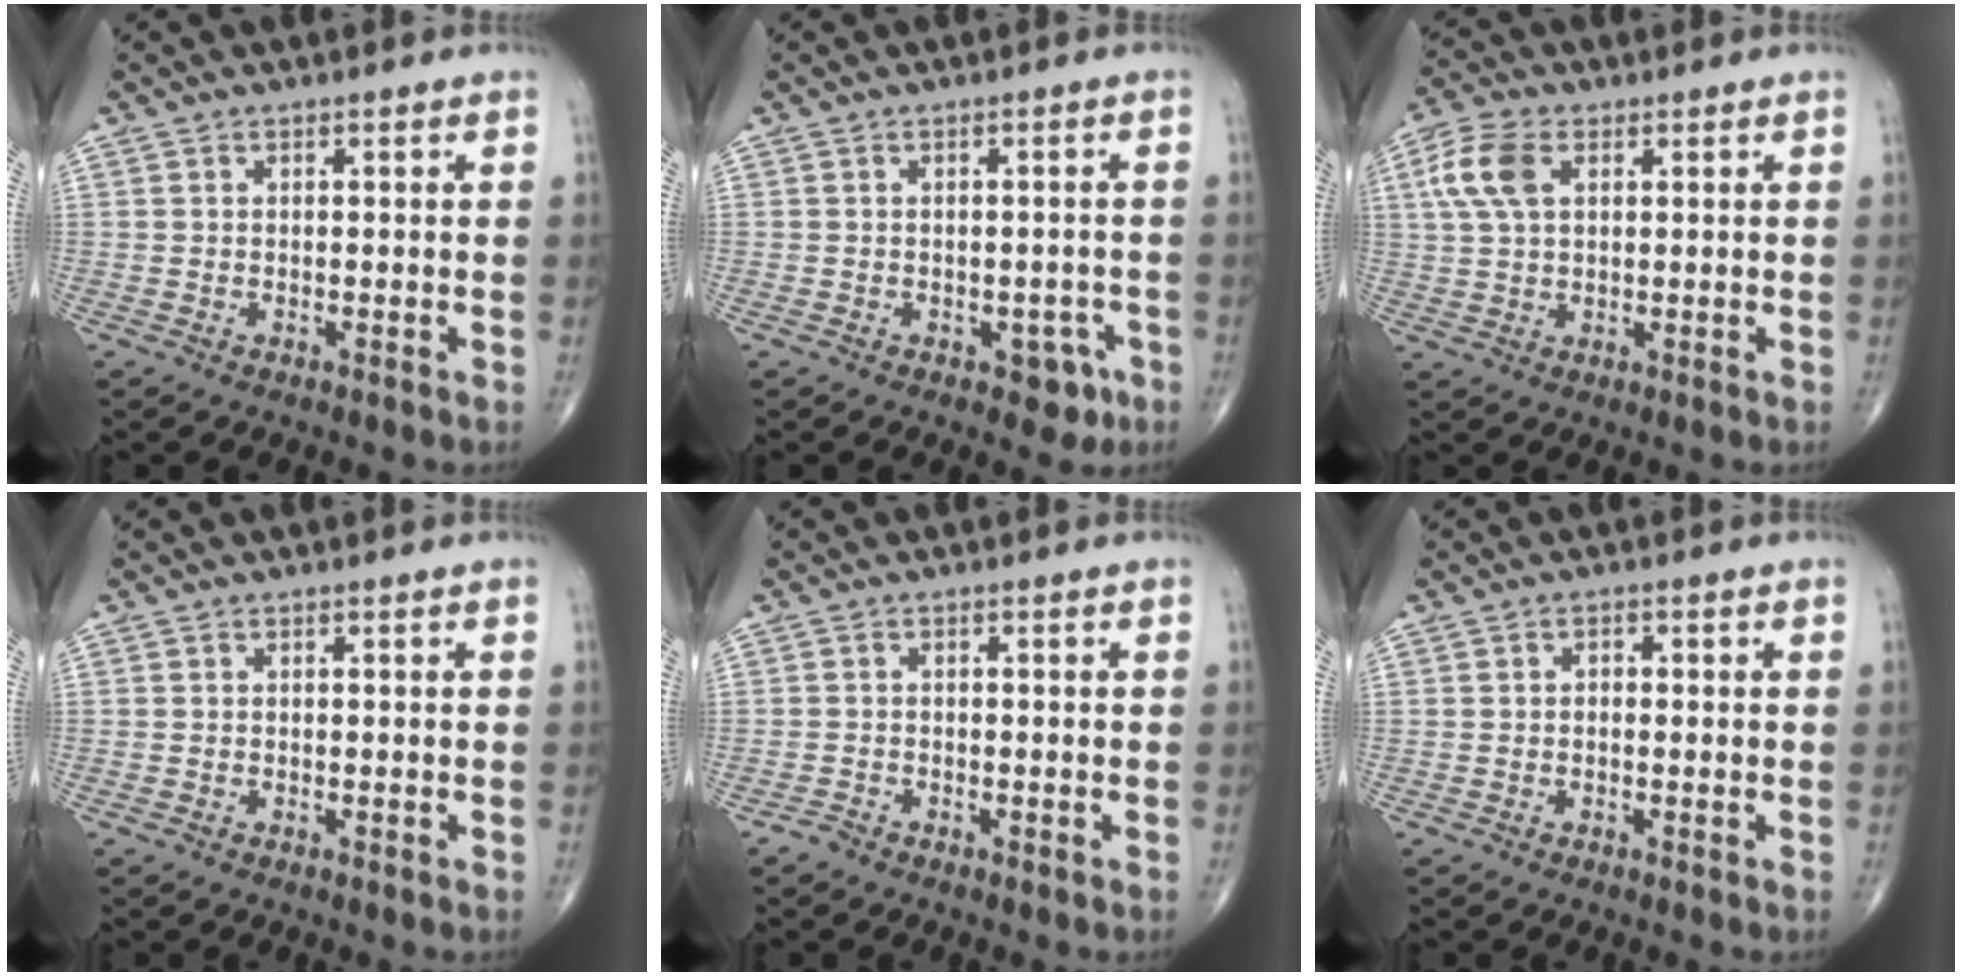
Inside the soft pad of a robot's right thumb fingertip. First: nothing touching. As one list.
[{"total": 4.0, "force": [-1.9, 2.6, 2.3], "torque": [-0.005, 0.012, -0.021]}, {"total": 7.7, "force": [2.4, 4.5, 5.8], "torque": [-0.128, 0.010, 0.046]}, {"total": 0.0}, {"total": 1.1, "force": [-1.0, 0.5, 0.1], "torque": [-0.004, -0.001, -0.024]}, {"total": 1.0, "force": [-0.1, 0.7, 0.7], "torque": [-0.009, 0.005, -0.003]}]